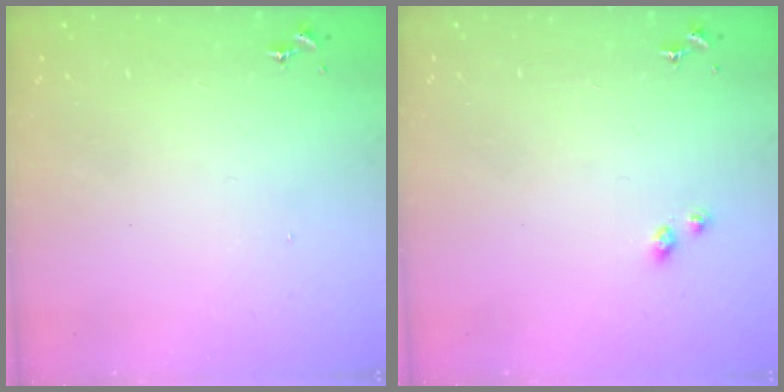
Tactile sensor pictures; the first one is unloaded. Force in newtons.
{"total": 3.1, "press": 3.0, "slide": 0.6}